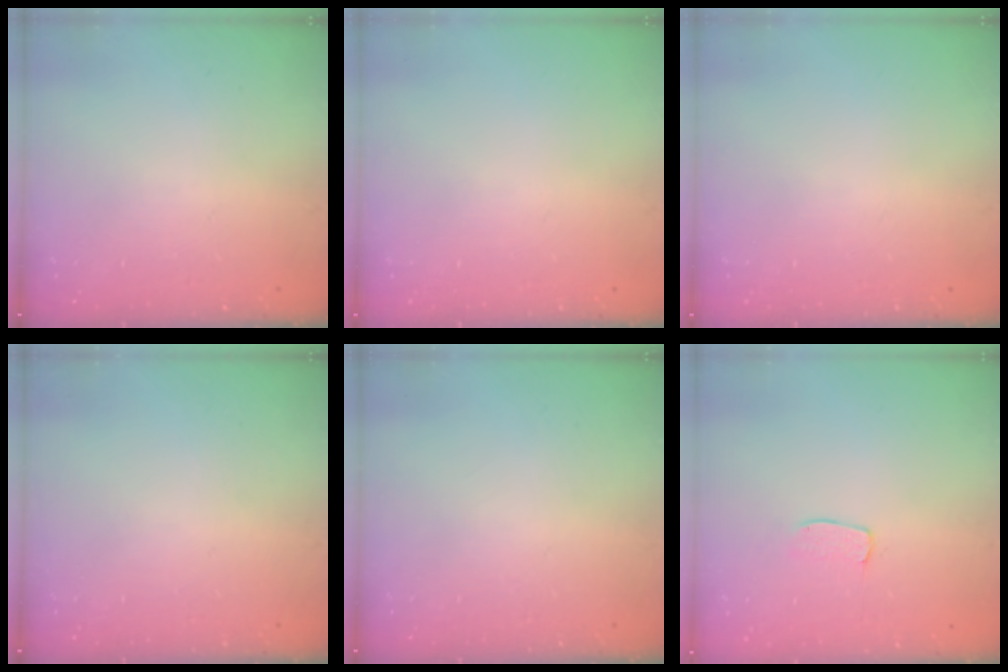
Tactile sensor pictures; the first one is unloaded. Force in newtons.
{"total": 0.0}
{"total": 0.0}
{"total": 0.0}
{"total": 0.0}
{"total": 3.5, "press": 3.4, "slide": 0.2}